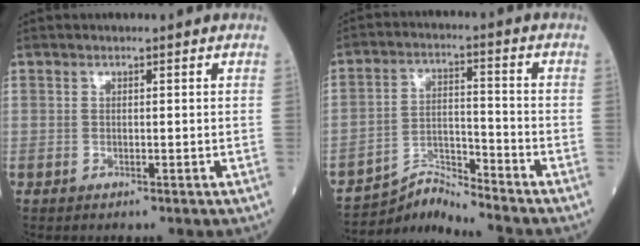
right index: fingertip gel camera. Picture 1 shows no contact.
{"total": 6.7, "force": [-6.4, -1.8, -1.1], "torque": [0.006, 0.011, -0.116]}